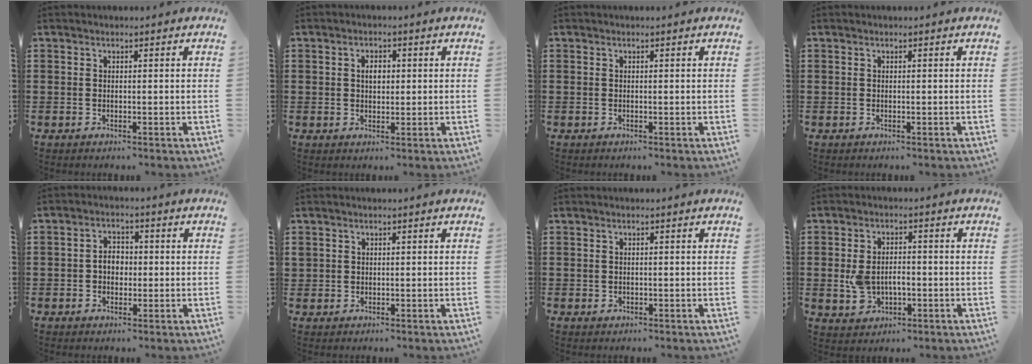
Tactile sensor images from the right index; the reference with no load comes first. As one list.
[{"total": 2.4, "force": [0.3, 1.5, 1.9], "torque": [-0.040, 0.009, 0.004]}, {"total": 0.0}, {"total": 0.0}, {"total": 3.0, "force": [-0.3, 2.1, 2.1], "torque": [-0.044, 0.007, -0.008]}, {"total": 1.1, "force": [0.4, 1.0, 0.1], "torque": [-0.004, 0.004, 0.008]}, {"total": 0.6, "force": [0.1, 0.5, 0.2], "torque": [-0.006, 0.003, 0.001]}, {"total": 4.4, "force": [-0.6, 3.0, 3.2], "torque": [-0.077, 0.003, -0.015]}]